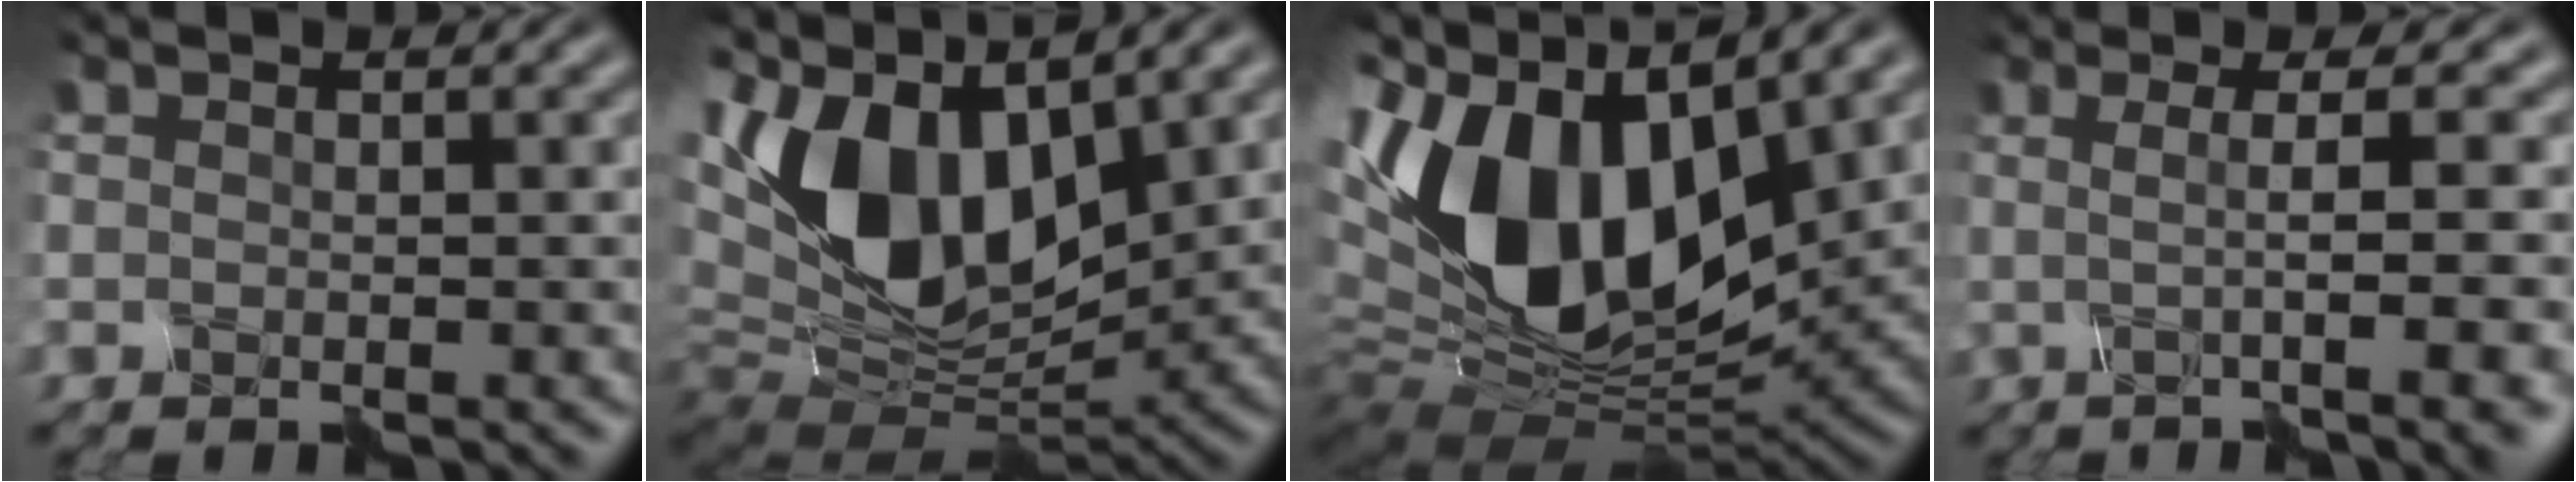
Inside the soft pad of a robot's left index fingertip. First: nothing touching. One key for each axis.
{"total": 12.1, "fx": 3.0, "fy": 6.4, "fz": 9.8, "tx": -0.194, "ty": 0.011, "tz": 0.051}
{"total": 13.0, "fx": 2.0, "fy": 7.5, "fz": 10.5, "tx": -0.206, "ty": -0.004, "tz": 0.032}
{"total": 5.9, "fx": -0.9, "fy": 0.1, "fz": 5.9, "tx": -0.082, "ty": 0.007, "tz": -0.011}